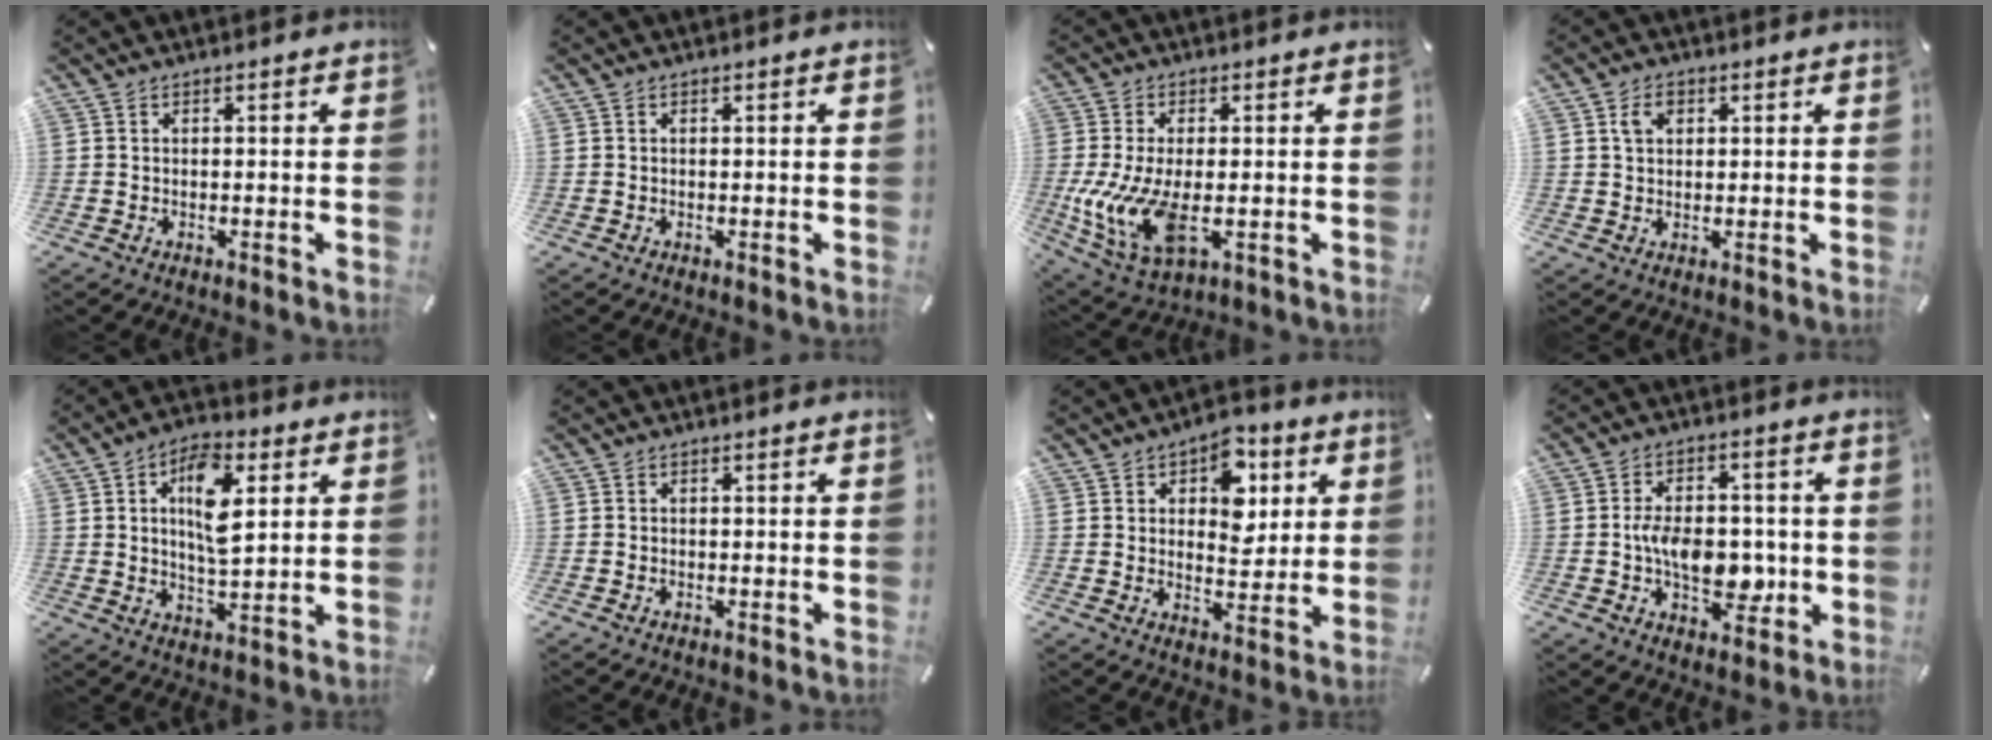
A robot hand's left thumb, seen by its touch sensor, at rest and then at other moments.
{"total": 0.0}
{"total": 14.1, "force": [-1.9, 7.3, 11.9], "torque": [-0.268, -0.019, -0.030]}
{"total": 3.3, "force": [1.3, 2.5, 1.8], "torque": [-0.023, 0.002, 0.019]}
{"total": 11.4, "force": [3.7, 5.9, 9.1], "torque": [-0.150, -0.003, 0.058]}
{"total": 0.6, "force": [-0.2, 0.4, 0.3], "torque": [-0.005, 0.002, -0.005]}
{"total": 9.9, "force": [4.0, 6.8, 5.9], "torque": [-0.060, -0.015, 0.061]}
{"total": 11.6, "force": [-1.5, 7.5, 8.7], "torque": [-0.126, 0.009, -0.022]}